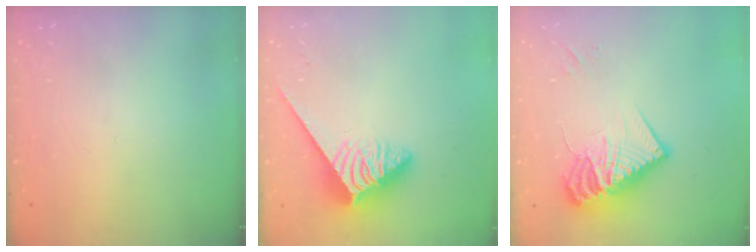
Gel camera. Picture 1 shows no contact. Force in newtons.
{"total": 3.8, "press": 3.8, "slide": 0.4}
{"total": 20.3, "press": 20.2, "slide": 1.7}